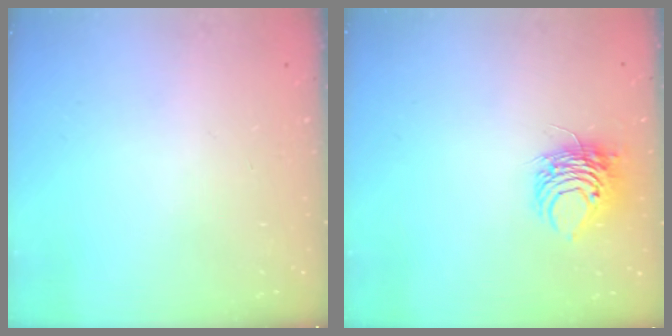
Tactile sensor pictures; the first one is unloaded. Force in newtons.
{"total": 8.9, "press": 8.9, "slide": 0.9}